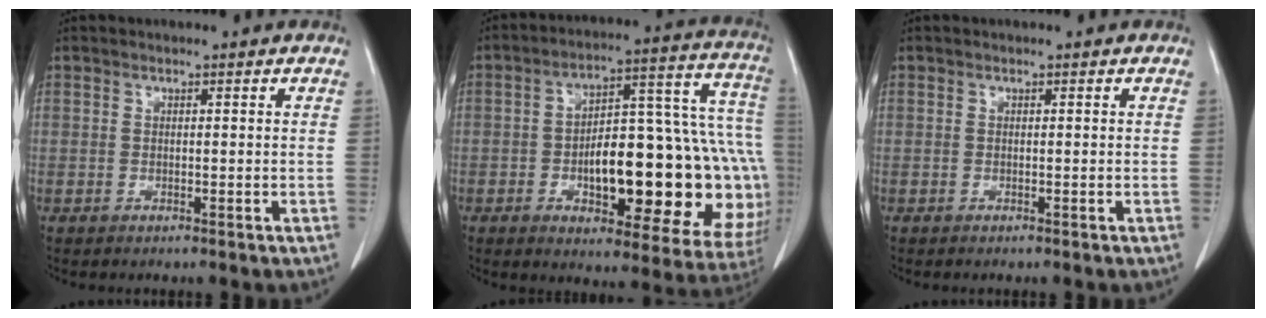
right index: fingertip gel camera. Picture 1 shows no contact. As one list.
[{"total": 26.3, "force": [-4.8, 8.5, 24.5], "torque": [-0.246, 0.041, -0.050]}, {"total": 0.0}]